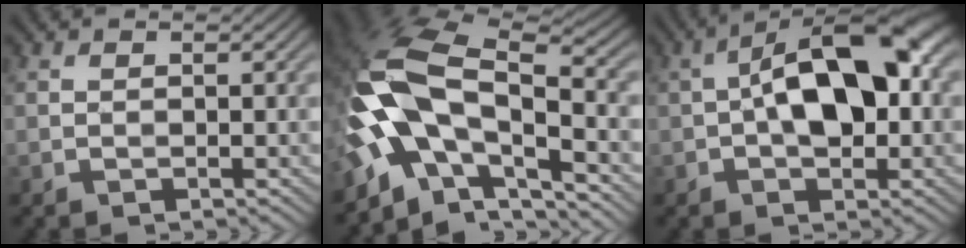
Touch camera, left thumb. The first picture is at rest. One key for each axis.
{"total": 15.0, "fx": -4.2, "fy": 7.9, "fz": 12.0, "tx": -0.237, "ty": -0.003, "tz": -0.087}
{"total": 12.4, "fx": 0.6, "fy": 6.5, "fz": 10.6, "tx": -0.161, "ty": 0.025, "tz": -0.001}